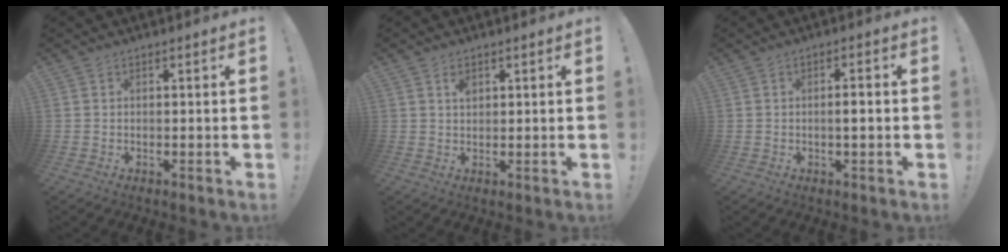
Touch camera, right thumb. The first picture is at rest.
{"total": 2.0, "force": [1.0, 1.2, 1.1], "torque": [-0.004, -0.007, 0.015]}
{"total": 2.8, "force": [-0.5, 0.3, 2.8], "torque": [-0.046, 0.002, -0.013]}